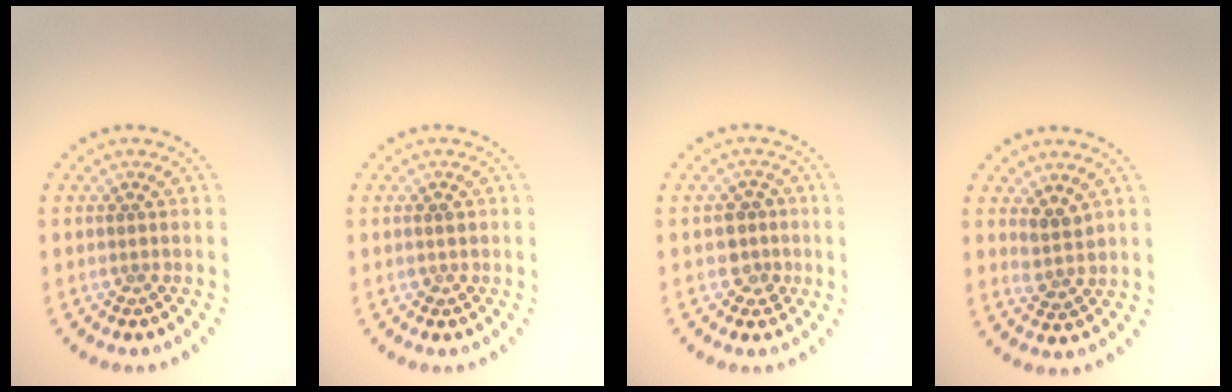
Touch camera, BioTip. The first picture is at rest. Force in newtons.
{"total": 0.7, "press": 0.7, "slide": 0.2}
{"total": 2.0, "press": 1.8, "slide": 0.8}
{"total": 2.0, "press": 1.6, "slide": 1.1}